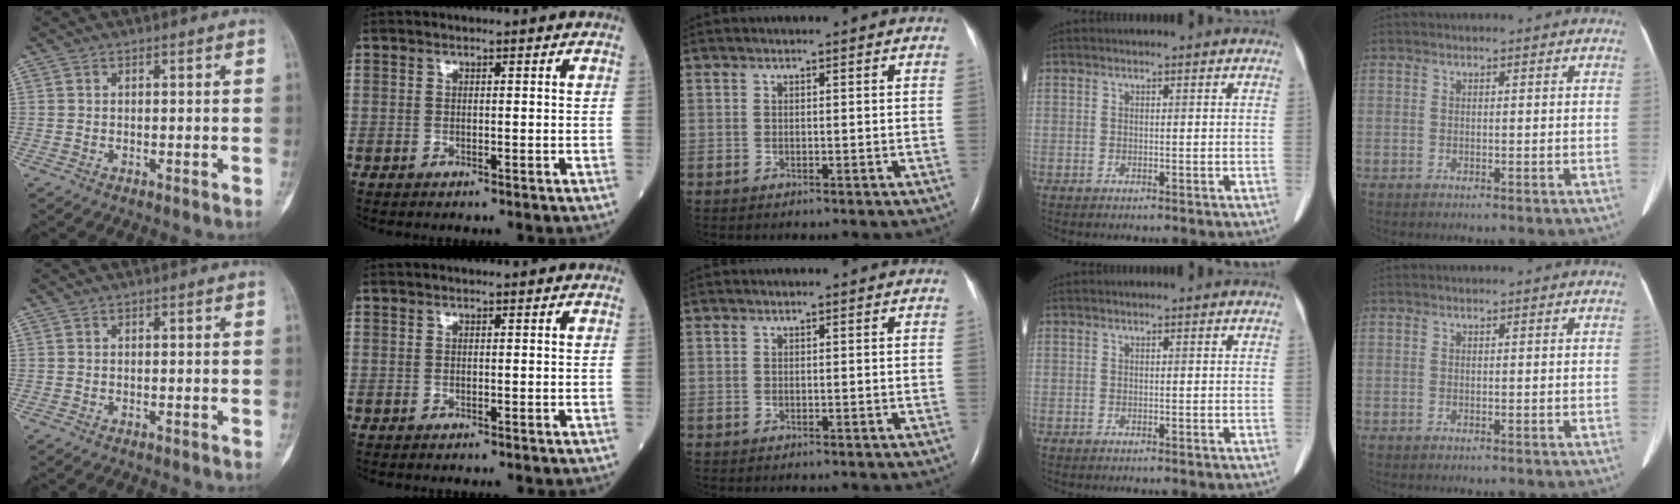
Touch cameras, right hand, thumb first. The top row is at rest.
{}